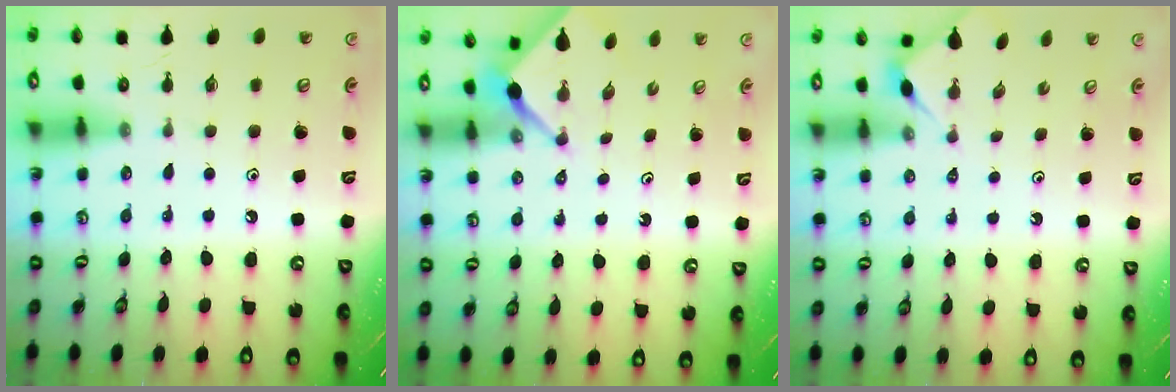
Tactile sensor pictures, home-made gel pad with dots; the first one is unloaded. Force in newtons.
{"total": 2.4, "press": 2.4, "slide": 0.3}
{"total": 2.5, "press": 2.4, "slide": 0.5}